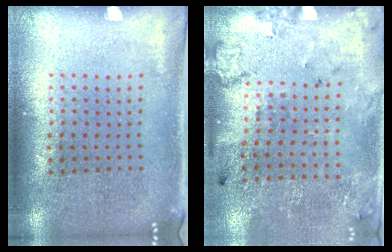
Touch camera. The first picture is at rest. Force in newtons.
{"total": 2.3, "press": 1.4, "slide": 1.9}